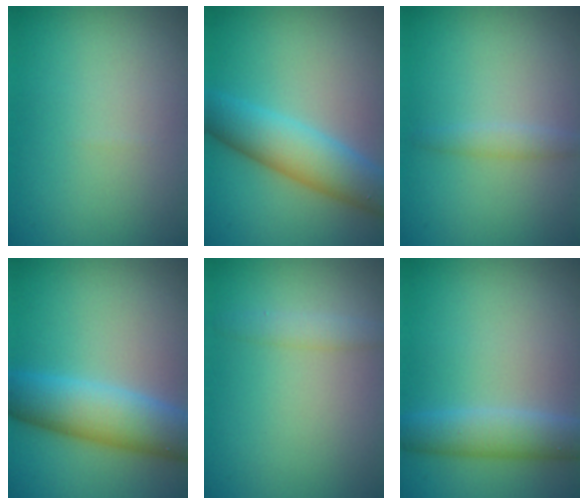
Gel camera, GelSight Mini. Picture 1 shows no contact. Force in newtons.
{"total": 5.7, "press": 5.7, "slide": 0.1}
{"total": 1.4, "press": 1.4, "slide": 0.0}
{"total": 6.9, "press": 6.9, "slide": 0.1}
{"total": 1.5, "press": 1.5, "slide": 0.1}
{"total": 3.8, "press": 3.8, "slide": 0.1}